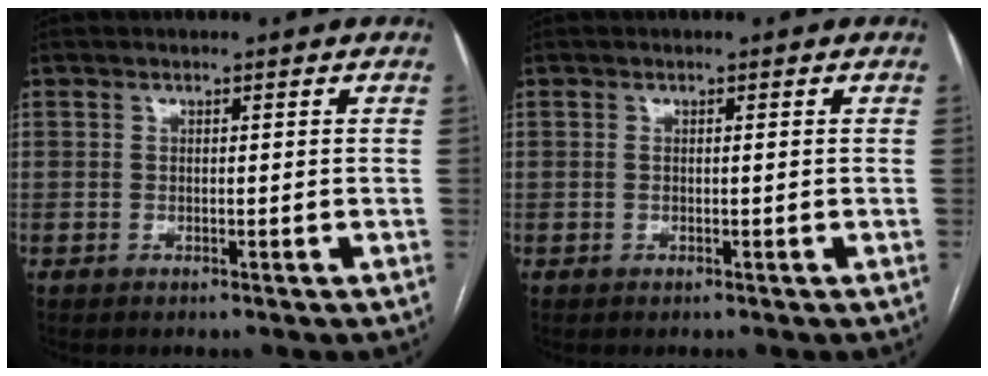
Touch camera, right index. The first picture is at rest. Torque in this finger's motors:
{"motor_torque": [-0.18, 0.02, 0.00, 0.00]}